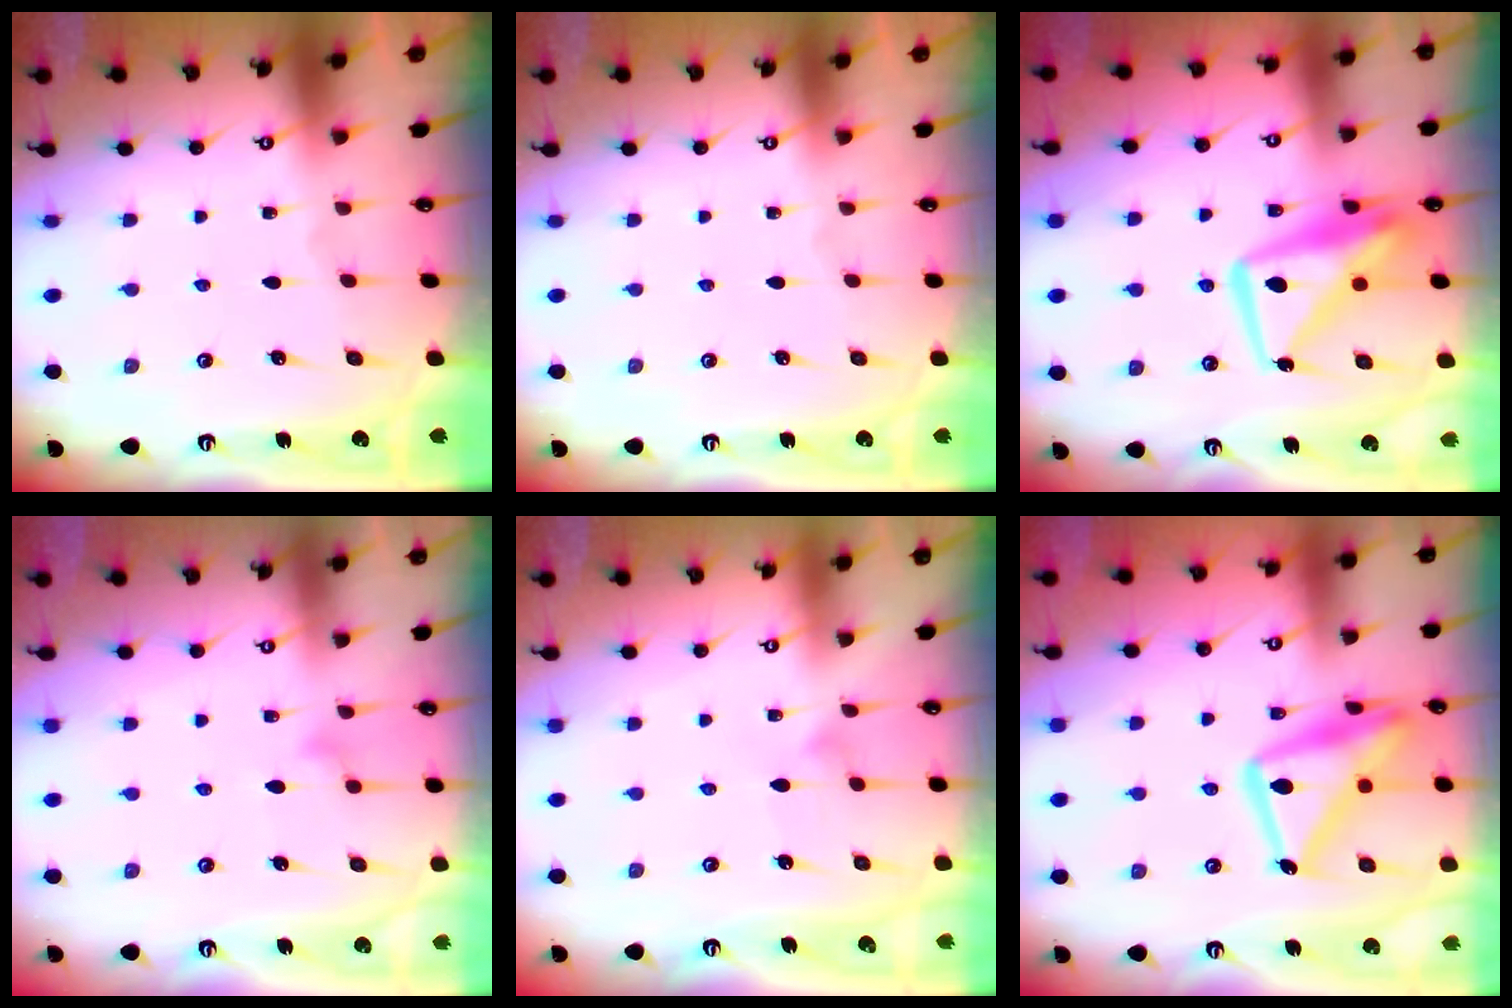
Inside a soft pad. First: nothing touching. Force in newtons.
{"total": 0.0}
{"total": 12.8, "press": 12.7, "slide": 1.7}
{"total": 9.5, "press": 9.5, "slide": 0.6}
{"total": 3.2, "press": 3.2, "slide": 0.2}
{"total": 19.3, "press": 19.2, "slide": 1.6}